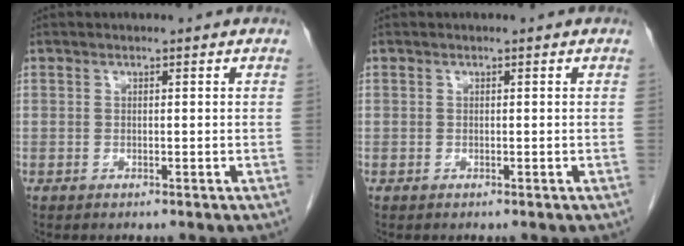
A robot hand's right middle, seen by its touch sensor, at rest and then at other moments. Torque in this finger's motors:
{"motor_torque": [0.48, -0.32, -0.03, 0.00]}